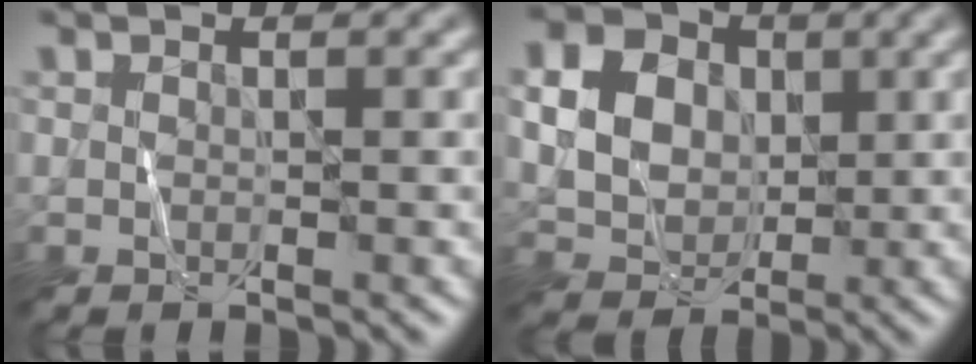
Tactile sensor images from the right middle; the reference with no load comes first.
{"total": 9.5, "force": [2.3, 8.0, 4.6], "torque": [-0.107, 0.025, 0.044]}